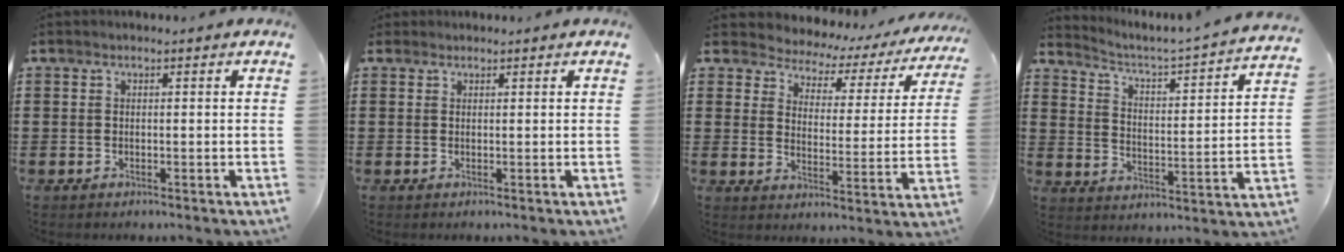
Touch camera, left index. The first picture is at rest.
{"total": 0.8, "force": [0.7, 0.4, 0.0], "torque": [-0.003, 0.004, 0.013]}
{"total": 3.1, "force": [2.9, 1.2, 0.1], "torque": [-0.027, -0.024, 0.041]}
{"total": 2.3, "force": [2.0, -0.3, 1.0], "torque": [-0.039, -0.033, 0.019]}